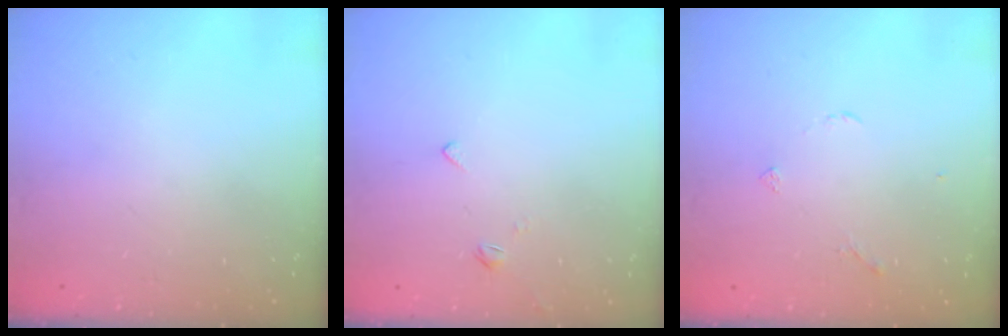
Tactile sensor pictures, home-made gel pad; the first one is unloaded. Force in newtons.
{"total": 2.7, "press": 2.7, "slide": 0.5}
{"total": 3.3, "press": 3.2, "slide": 0.7}